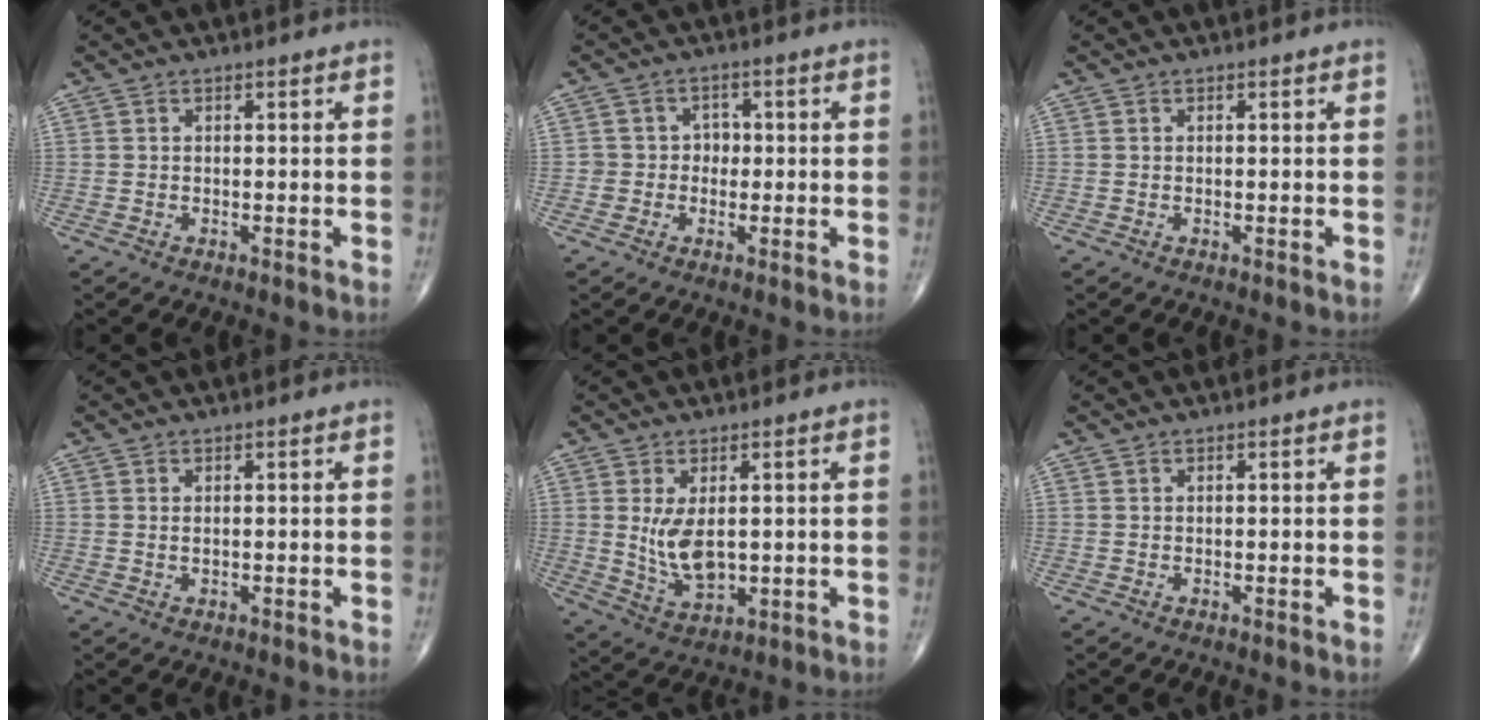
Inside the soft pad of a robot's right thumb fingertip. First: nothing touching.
{"total": 3.3, "force": [-0.3, 3.2, 0.7], "torque": [0.023, 0.012, -0.012]}
{"total": 0.0}
{"total": 0.6, "force": [0.2, 0.2, 0.5], "torque": [-0.012, -0.001, 0.006]}
{"total": 7.4, "force": [0.9, 3.9, 6.2], "torque": [-0.109, -0.018, 0.032]}
{"total": 0.0}